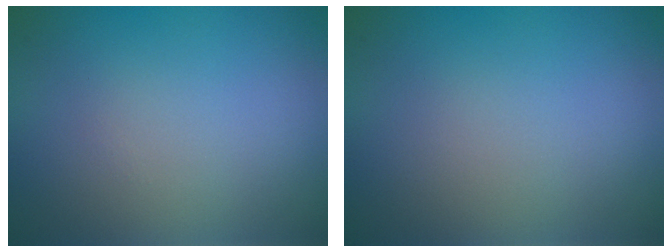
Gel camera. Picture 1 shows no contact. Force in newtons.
{"total": 0.0}